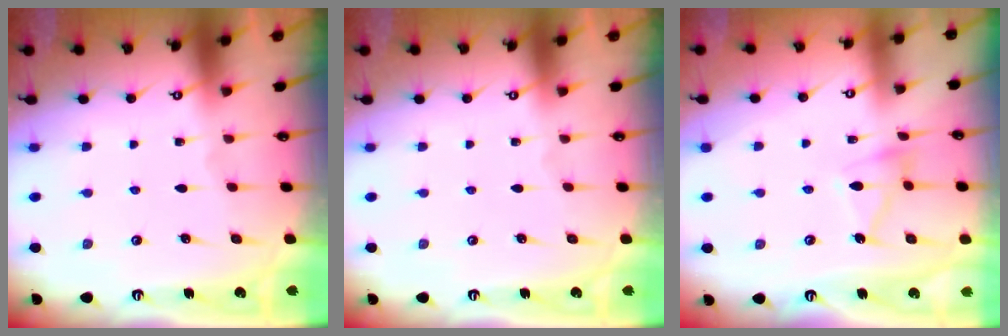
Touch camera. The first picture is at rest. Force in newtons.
{"total": 0.0}
{"total": 8.4, "press": 8.3, "slide": 0.8}